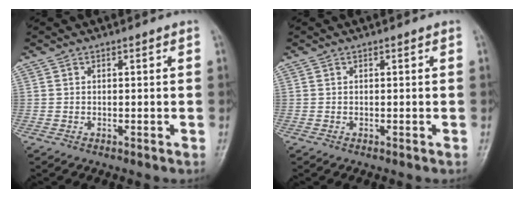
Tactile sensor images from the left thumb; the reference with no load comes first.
{"total": 0.0}